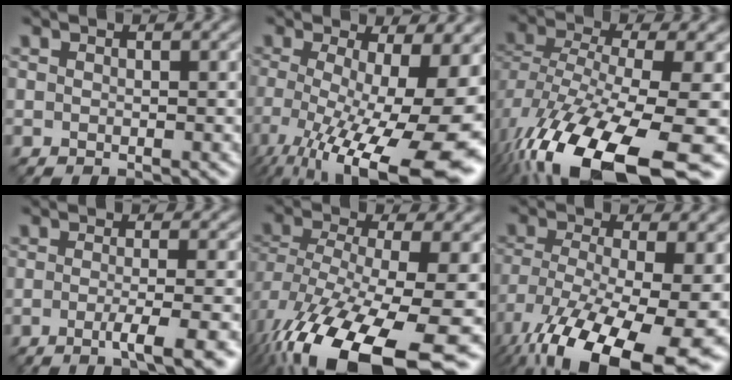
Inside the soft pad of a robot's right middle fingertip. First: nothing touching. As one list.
[{"total": 15.7, "force": [-4.9, 5.0, 14.0], "torque": [-0.239, -0.031, -0.063]}, {"total": 13.5, "force": [-6.8, 4.7, 10.6], "torque": [-0.230, -0.023, -0.103]}, {"total": 4.0, "force": [-1.6, 0.7, 3.6], "torque": [-0.052, -0.003, -0.034]}, {"total": 13.5, "force": [-6.9, 4.8, 10.5], "torque": [-0.216, -0.032, -0.101]}, {"total": 15.2, "force": [-8.2, 5.6, 11.5], "torque": [-0.239, -0.033, -0.121]}]